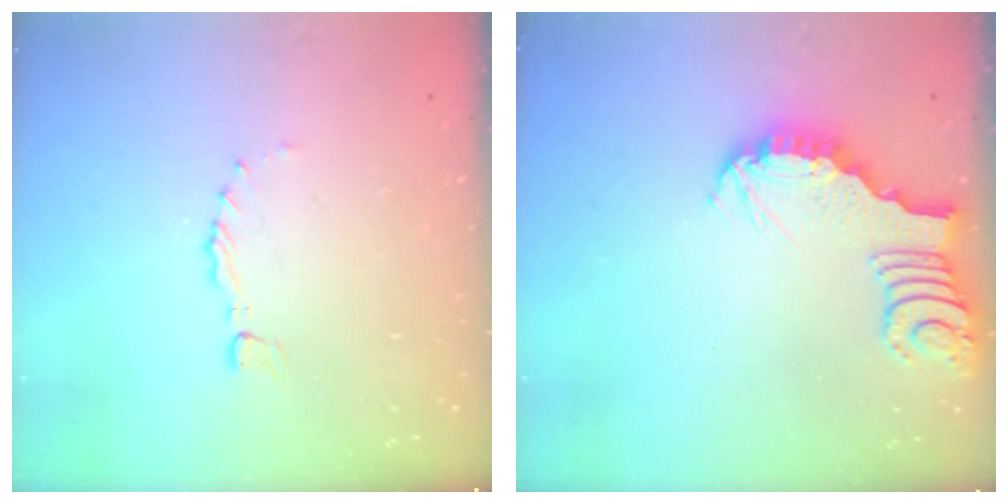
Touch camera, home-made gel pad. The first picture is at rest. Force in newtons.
{"total": 3.1, "press": 3.1, "slide": 0.1}